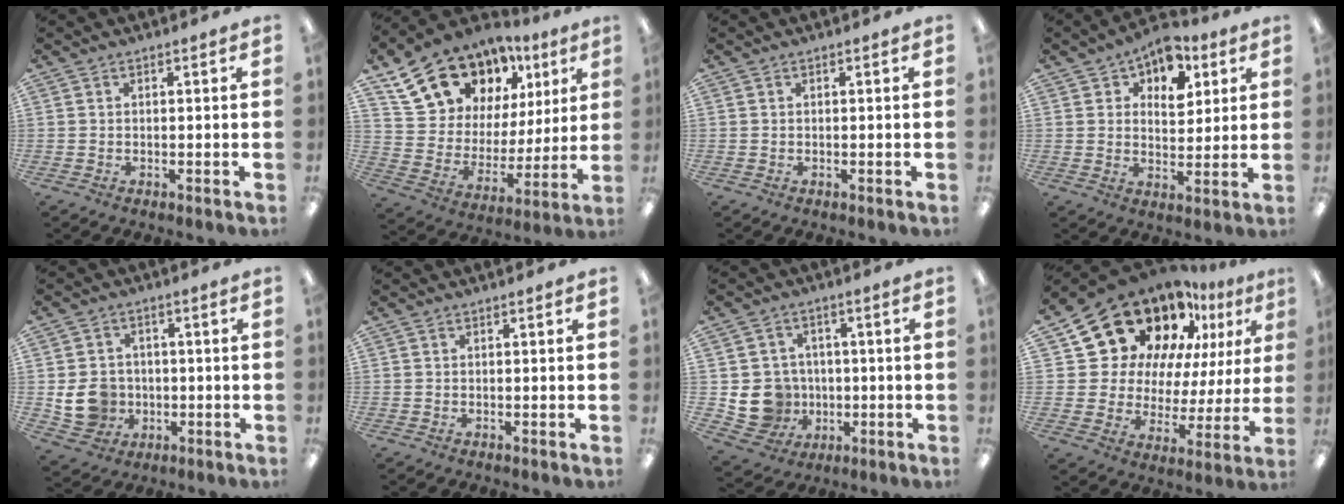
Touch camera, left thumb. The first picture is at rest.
{"total": 18.2, "force": [13.3, 10.6, 6.5], "torque": [-0.132, -0.081, 0.251]}
{"total": 0.0}
{"total": 9.0, "force": [6.1, 5.6, 3.6], "torque": [-0.048, -0.037, 0.105]}
{"total": 8.9, "force": [-1.3, 8.1, 3.6], "torque": [-0.083, 0.012, -0.016]}
{"total": 0.0}
{"total": 9.9, "force": [-1.1, 9.5, 2.5], "torque": [-0.074, 0.012, -0.007]}
{"total": 21.9, "force": [15.8, 12.9, 8.1], "torque": [-0.151, -0.107, 0.300]}